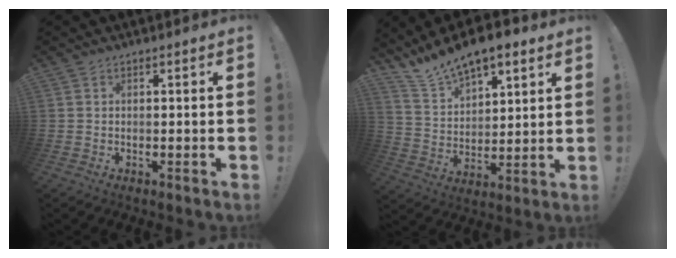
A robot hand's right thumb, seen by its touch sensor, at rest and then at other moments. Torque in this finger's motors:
{"motor_torque": [0.53, 0.70, 0.85, 0.80, 0.02]}